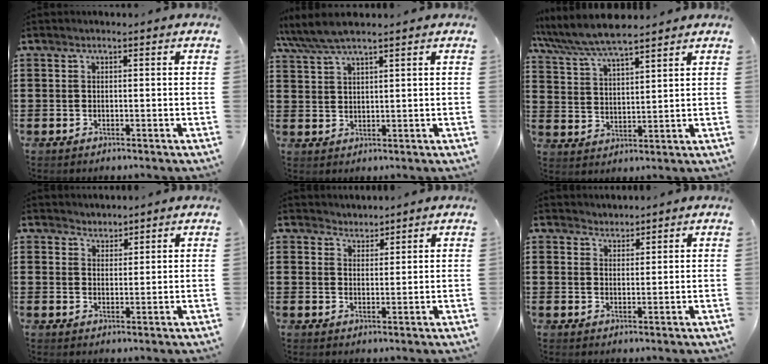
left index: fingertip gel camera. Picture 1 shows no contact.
{"total": 4.6, "force": [3.9, 0.6, 2.5], "torque": [-0.060, -0.004, 0.070]}
{"total": 6.5, "force": [5.9, 0.6, 2.4], "torque": [-0.069, -0.022, 0.105]}
{"total": 2.1, "force": [1.9, 0.7, -0.5], "torque": [0.003, 0.003, 0.036]}
{"total": 2.3, "force": [2.2, 0.6, -0.6], "torque": [0.004, 0.001, 0.042]}
{"total": 1.9, "force": [1.7, 0.5, -0.5], "torque": [0.004, 0.003, 0.035]}